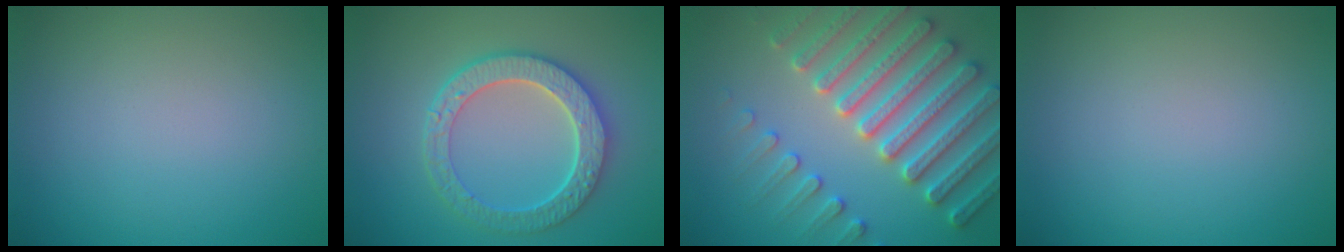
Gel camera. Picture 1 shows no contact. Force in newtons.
{"total": 5.6, "press": 4.7, "slide": 3.1}
{"total": 7.6, "press": 7.4, "slide": 2.0}
{"total": 0.0}